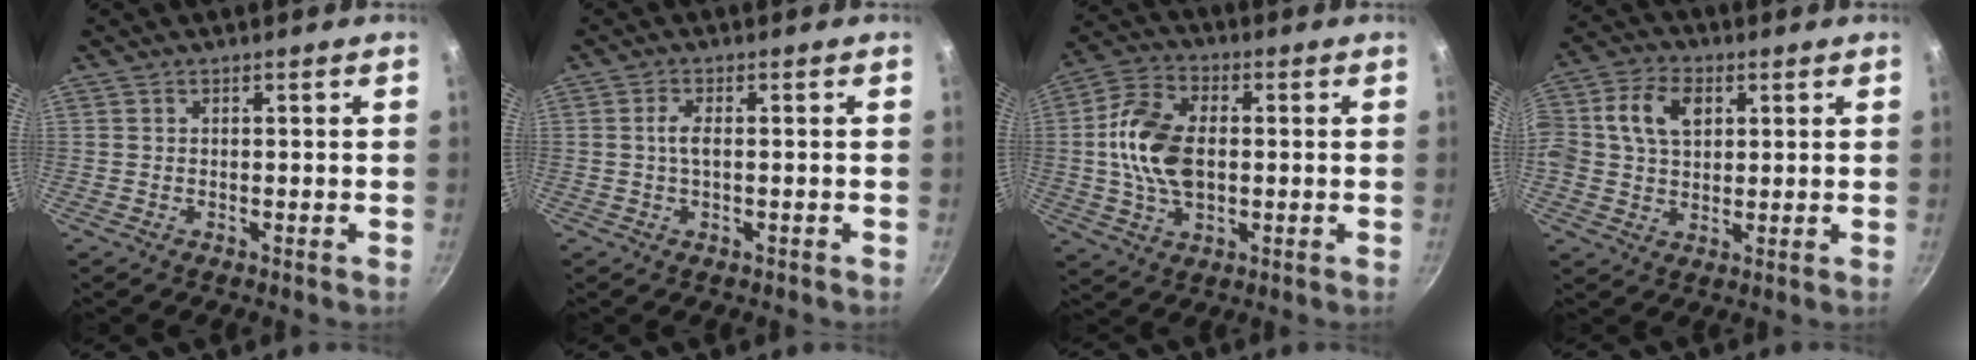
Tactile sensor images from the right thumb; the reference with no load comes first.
{"total": 2.7, "force": [-0.1, 1.1, 2.5], "torque": [-0.054, 0.004, -0.007]}
{"total": 13.3, "force": [0.3, 8.3, 10.4], "torque": [-0.184, 0.017, -0.005]}
{"total": 11.5, "force": [2.8, 8.3, 7.4], "torque": [-0.136, 0.018, 0.039]}